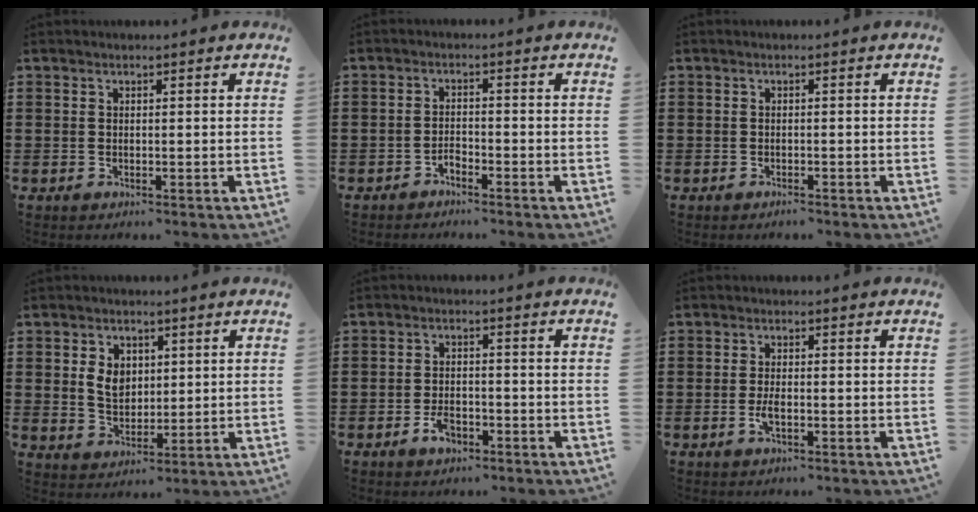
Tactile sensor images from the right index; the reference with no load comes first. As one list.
[{"total": 1.7, "force": [-1.5, 0.6, 0.4], "torque": [-0.014, 0.001, -0.032]}, {"total": 0.7, "force": [-0.6, 0.1, 0.3], "torque": [-0.008, -0.003, -0.012]}, {"total": 5.0, "force": [1.1, 3.8, 3.0], "torque": [-0.071, 0.012, 0.018]}, {"total": 3.4, "force": [-1.9, 1.8, 2.1], "torque": [-0.045, -0.001, -0.039]}, {"total": 2.4, "force": [-0.8, 0.8, 2.2], "torque": [-0.048, -0.002, -0.016]}]